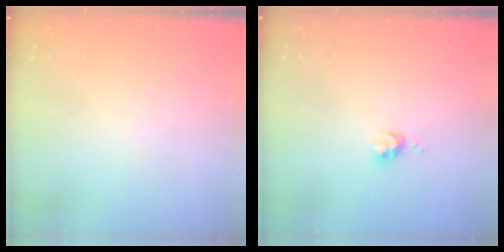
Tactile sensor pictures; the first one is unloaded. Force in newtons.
{"total": 4.2, "press": 4.1, "slide": 0.6}